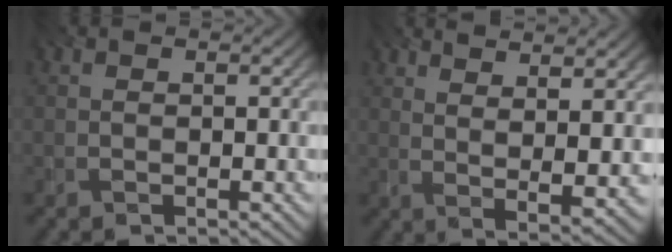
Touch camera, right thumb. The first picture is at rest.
{"total": 9.0, "force": [5.5, 1.8, 6.9], "torque": [-0.109, 0.002, 0.081]}